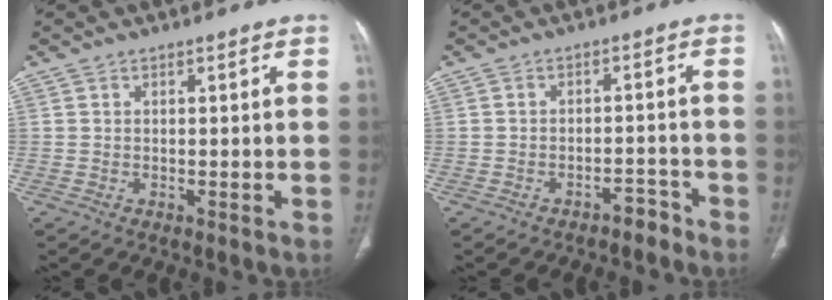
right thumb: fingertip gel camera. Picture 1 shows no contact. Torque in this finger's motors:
{"motor_torque": [-0.03, 0.03, -0.24, -0.08, 0.00]}